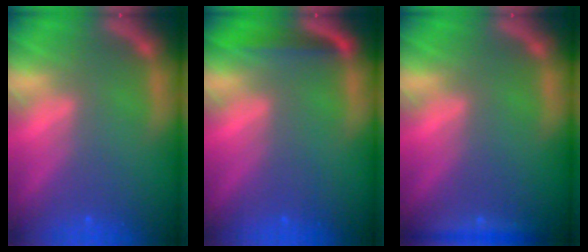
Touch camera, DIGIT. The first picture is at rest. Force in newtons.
{"total": 2.5}
{"total": 1.9}